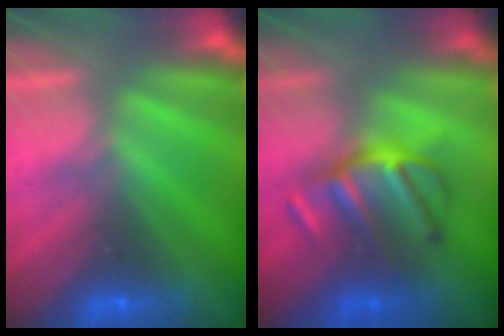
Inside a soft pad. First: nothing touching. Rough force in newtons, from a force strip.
{"total": 2.9}